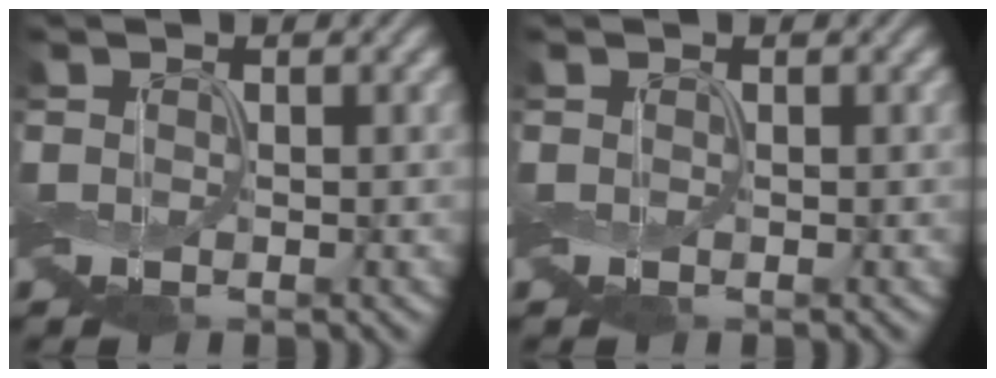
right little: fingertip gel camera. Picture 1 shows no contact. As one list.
[{"total": 0.0}]